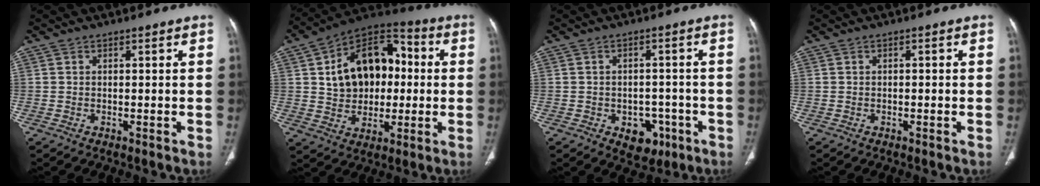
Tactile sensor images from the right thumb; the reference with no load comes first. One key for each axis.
{"total": 18.9, "fx": 2.4, "fy": 13.2, "fz": 13.3, "tx": -0.165, "ty": 0.027, "tz": 0.038}
{"total": 6.7, "fx": -2.9, "fy": 4.9, "fz": 3.6, "tx": -0.015, "ty": 0.021, "tz": -0.030}
{"total": 0.7, "fx": -0.1, "fy": 0.3, "fz": 0.6, "tx": -0.010, "ty": 0.001, "tz": -0.001}